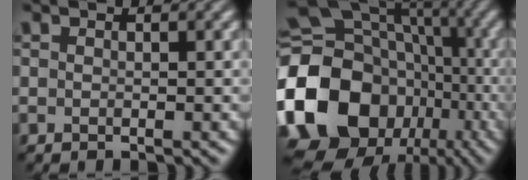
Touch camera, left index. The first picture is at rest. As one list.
[{"total": 19.8, "force": [-5.1, 16.2, 10.0], "torque": [-0.225, 0.001, -0.093]}]